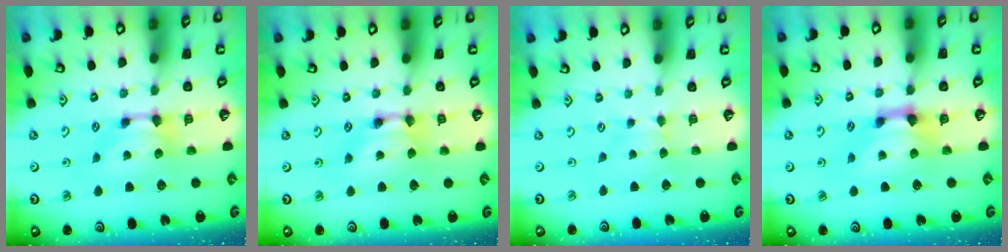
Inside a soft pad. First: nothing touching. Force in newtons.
{"total": 1.5, "press": 1.5, "slide": 0.1}
{"total": 2.4, "press": 2.3, "slide": 0.5}
{"total": 1.9, "press": 1.3, "slide": 1.4}